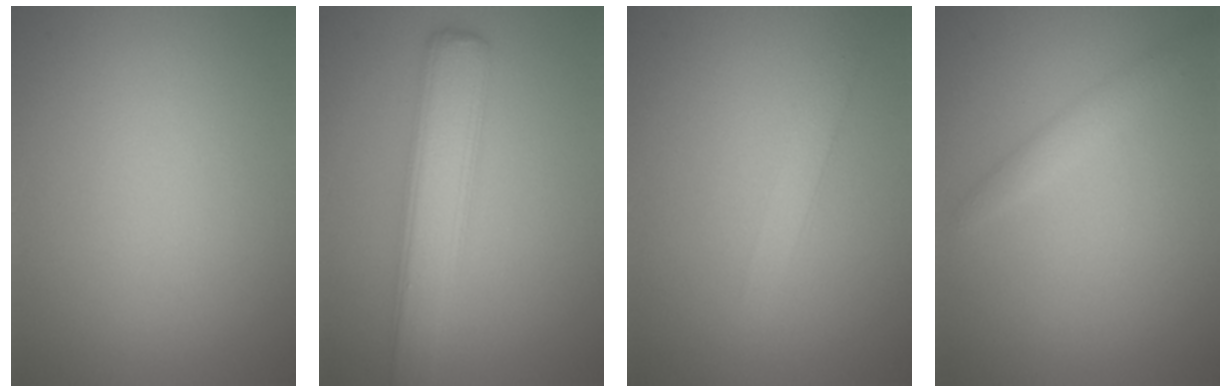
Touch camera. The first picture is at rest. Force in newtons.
{"total": 5.3, "press": 5.3, "slide": 0.1}
{"total": 1.8, "press": 1.8, "slide": 0.0}
{"total": 1.4, "press": 1.4, "slide": 0.1}